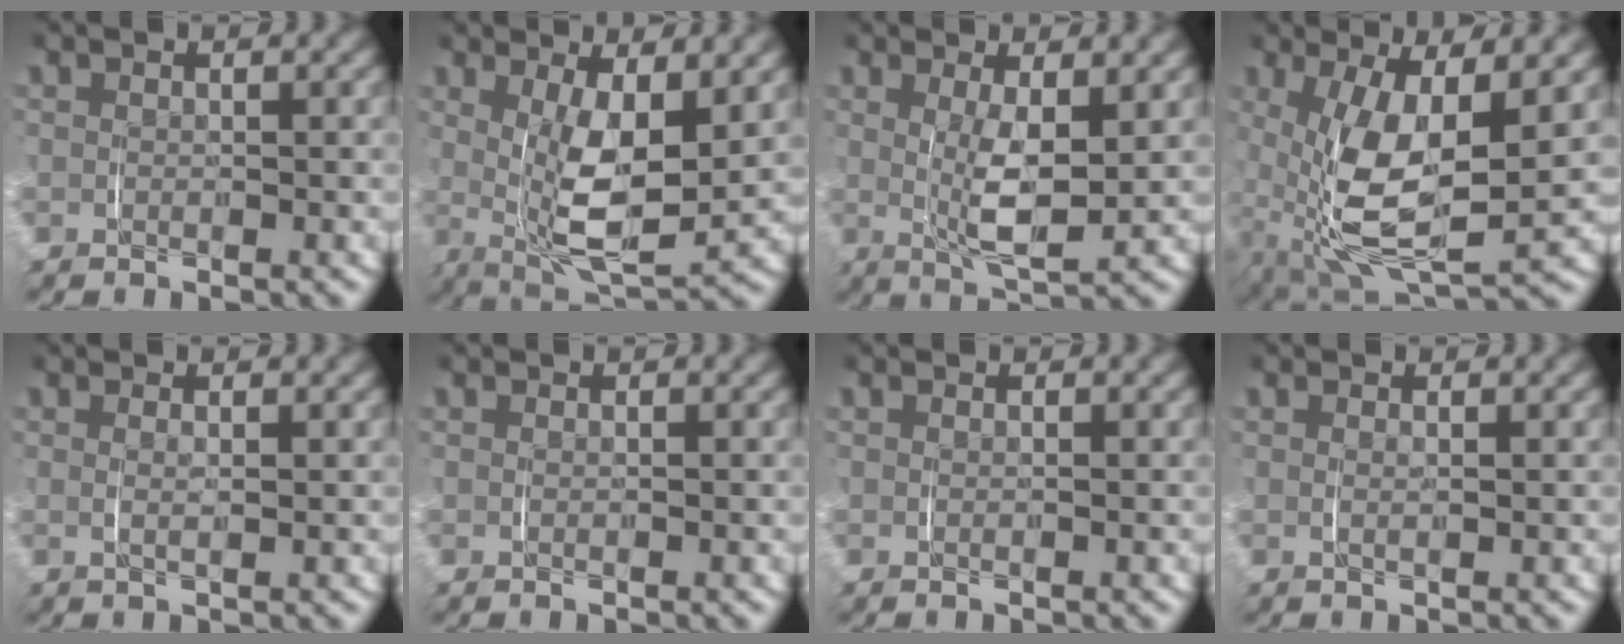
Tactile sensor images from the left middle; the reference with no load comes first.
{"total": 8.2, "force": [1.0, 3.7, 7.2], "torque": [-0.128, -0.023, 0.024]}
{"total": 4.9, "force": [0.5, 1.7, 4.5], "torque": [-0.083, -0.017, 0.014]}
{"total": 9.8, "force": [-0.9, 5.1, 8.3], "torque": [-0.192, -0.042, 0.013]}
{"total": 1.1, "force": [0.5, 0.0, 1.0], "torque": [-0.019, -0.004, 0.012]}
{"total": 0.0}
{"total": 0.0}
{"total": 0.8, "force": [0.4, -0.1, 0.7], "torque": [-0.014, -0.004, 0.010]}